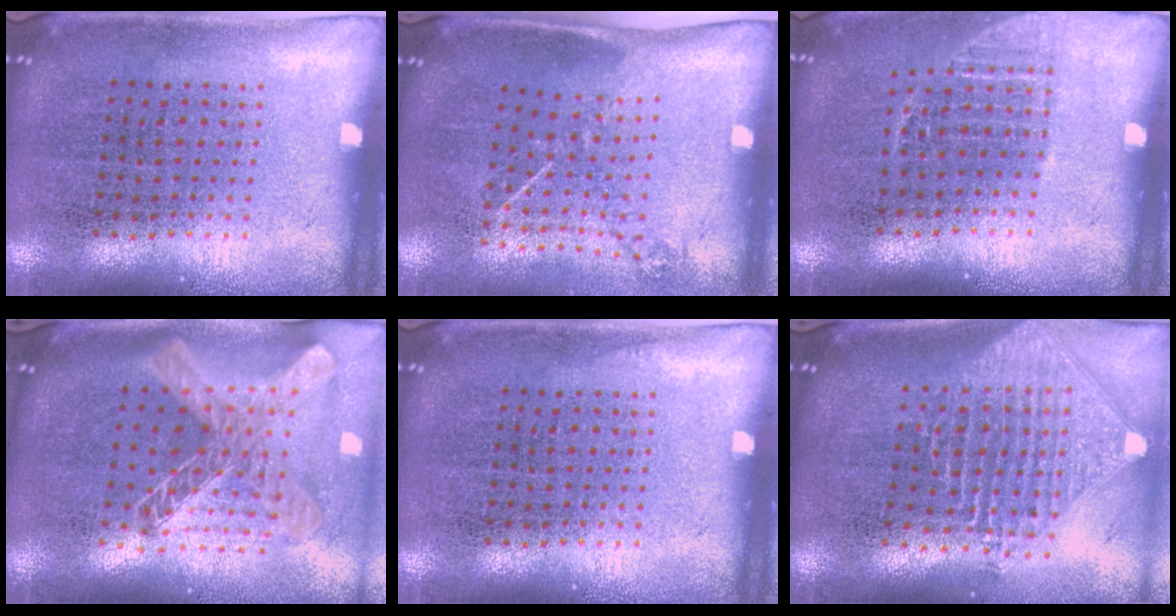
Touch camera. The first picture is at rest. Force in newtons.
{"total": 1.2, "press": 0.8, "slide": 0.8}
{"total": 1.1, "press": 1.0, "slide": 0.5}
{"total": 2.1, "press": 1.6, "slide": 1.3}
{"total": 0.0}
{"total": 2.3, "press": 1.8, "slide": 1.5}